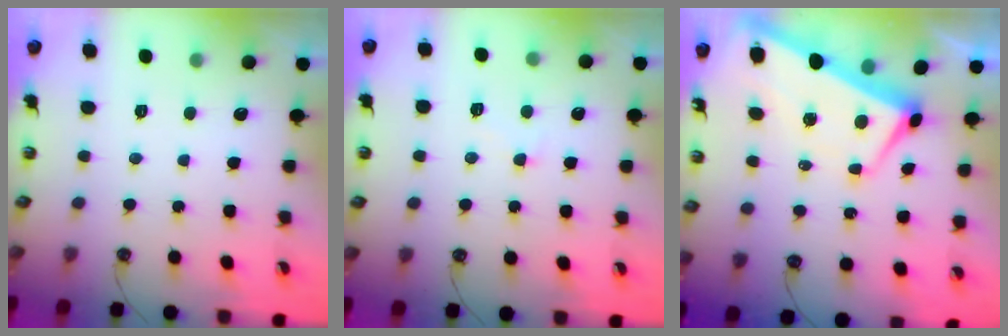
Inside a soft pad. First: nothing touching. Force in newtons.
{"total": 4.5, "press": 4.5, "slide": 0.3}
{"total": 1.2, "press": 0.3, "slide": 1.1}